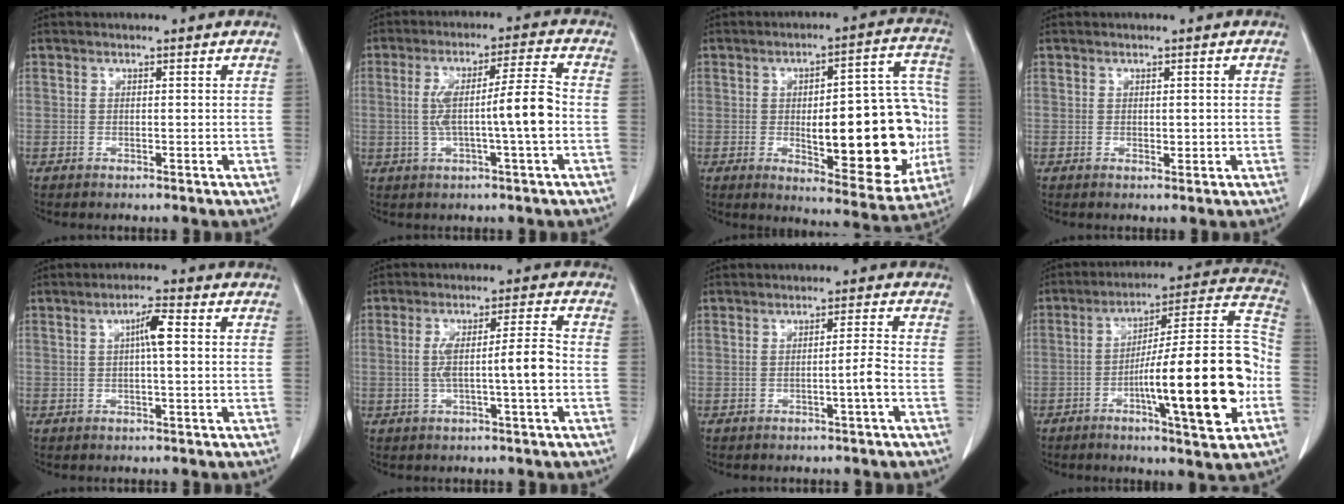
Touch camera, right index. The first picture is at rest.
{"total": 9.7, "force": [-1.1, 0.0, 9.6], "torque": [-0.171, 0.018, -0.019]}
{"total": 22.3, "force": [-2.7, 7.1, 21.0], "torque": [-0.231, 0.023, -0.015]}
{"total": 1.2, "force": [0.0, 0.7, 1.0], "torque": [-0.012, -0.001, 0.002]}
{"total": 3.6, "force": [0.6, 0.3, 3.6], "torque": [-0.063, 0.008, 0.009]}
{"total": 7.1, "force": [-1.0, 0.1, 7.0], "torque": [-0.129, 0.016, -0.013]}
{"total": 2.6, "force": [-1.0, -0.7, 2.3], "torque": [-0.037, 0.000, -0.018]}
{"total": 21.1, "force": [-5.8, 1.8, 20.3], "torque": [-0.277, 0.016, -0.084]}